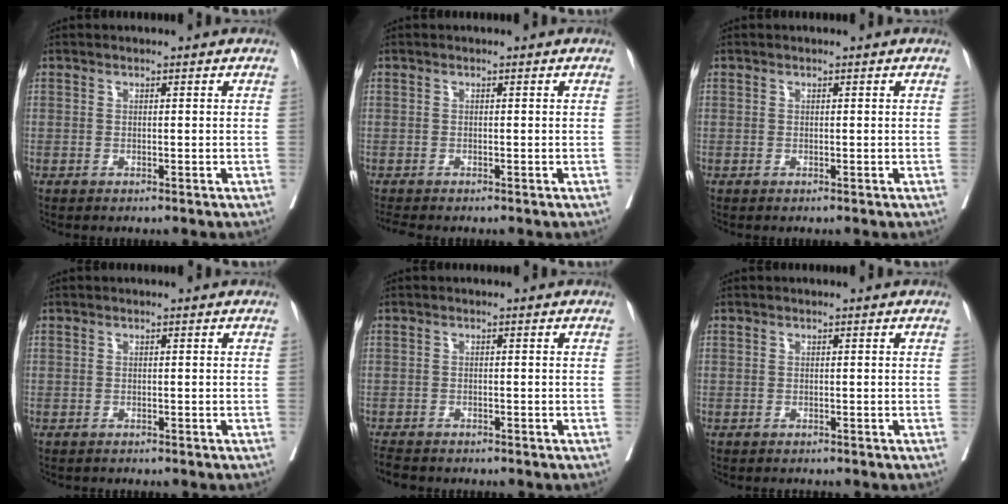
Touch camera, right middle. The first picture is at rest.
{"total": 1.1, "force": [-1.1, 0.0, 0.2], "torque": [-0.009, -0.006, -0.022]}
{"total": 0.0}
{"total": 0.6, "force": [-0.5, 0.3, -0.1], "torque": [-0.006, 0.002, -0.011]}
{"total": 3.9, "force": [-3.5, 1.1, 1.3], "torque": [-0.025, -0.009, -0.057]}
{"total": 0.6, "force": [-0.6, 0.3, 0.0], "torque": [-0.005, 0.001, -0.010]}